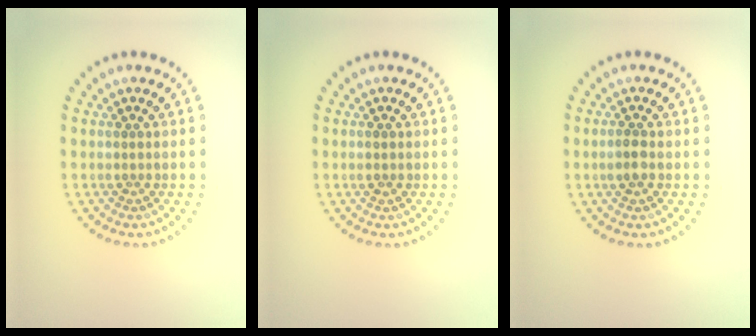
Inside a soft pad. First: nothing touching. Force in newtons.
{"total": 0.9, "press": 0.9, "slide": 0.1}
{"total": 1.2, "press": 1.2, "slide": 0.3}